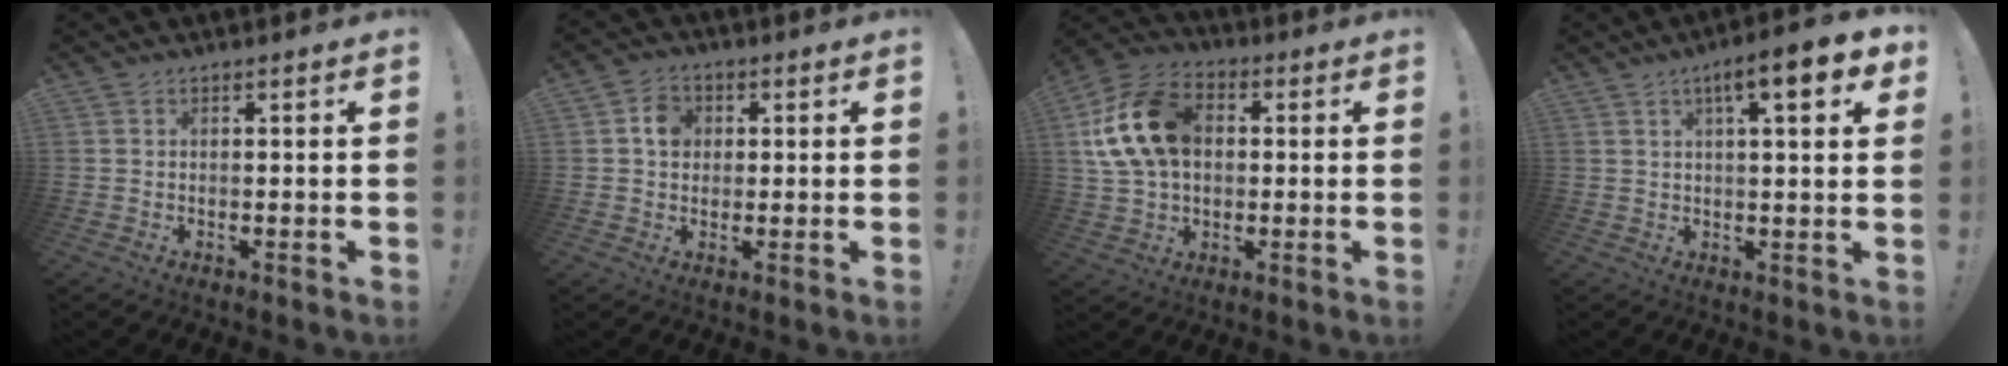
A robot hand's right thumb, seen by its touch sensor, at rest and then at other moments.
{"total": 5.4, "force": [1.0, 4.6, 2.6], "torque": [-0.029, 0.003, 0.015]}
{"total": 18.4, "force": [3.3, 13.1, 12.5], "torque": [-0.219, 0.009, 0.068]}
{"total": 9.4, "force": [4.1, 1.8, 8.3], "torque": [-0.108, -0.020, 0.060]}